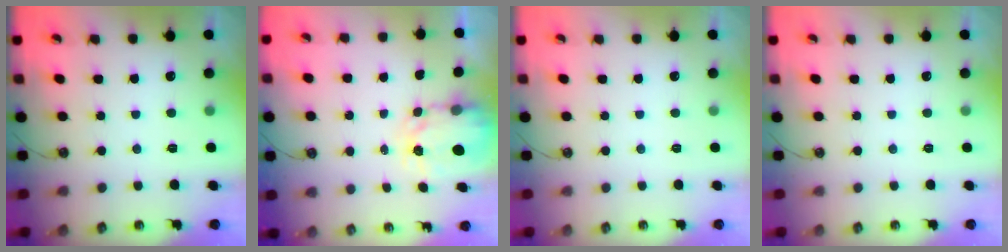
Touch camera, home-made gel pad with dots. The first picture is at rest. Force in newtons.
{"total": 3.7, "press": 3.7, "slide": 0.3}
{"total": 0.0}
{"total": 0.0}